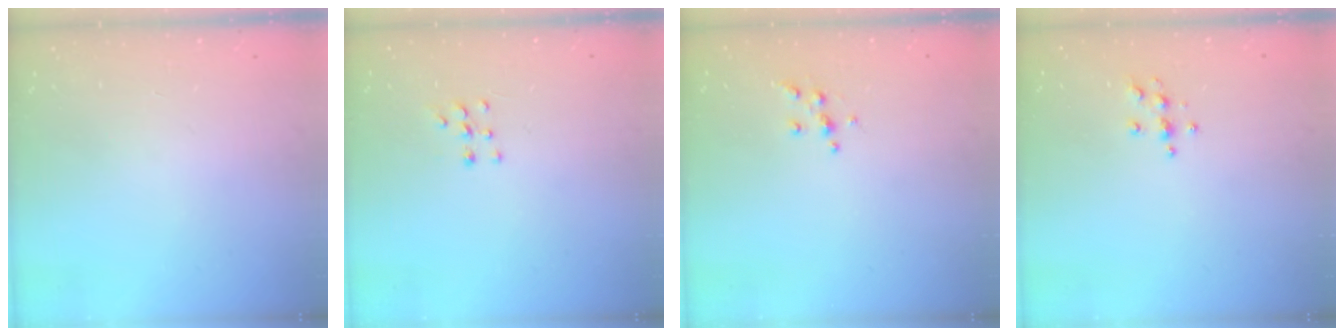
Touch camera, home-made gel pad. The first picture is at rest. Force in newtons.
{"total": 5.9, "press": 5.8, "slide": 1.1}
{"total": 5.8, "press": 5.7, "slide": 0.5}
{"total": 4.8, "press": 4.7, "slide": 0.6}